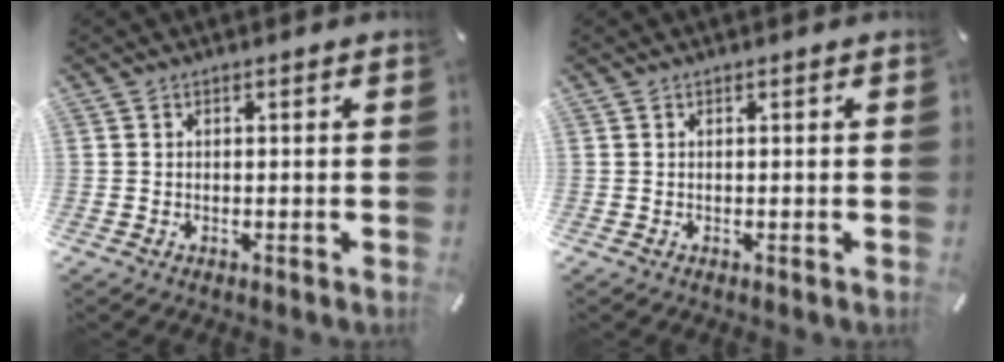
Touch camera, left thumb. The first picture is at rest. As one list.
[{"total": 0.0}]